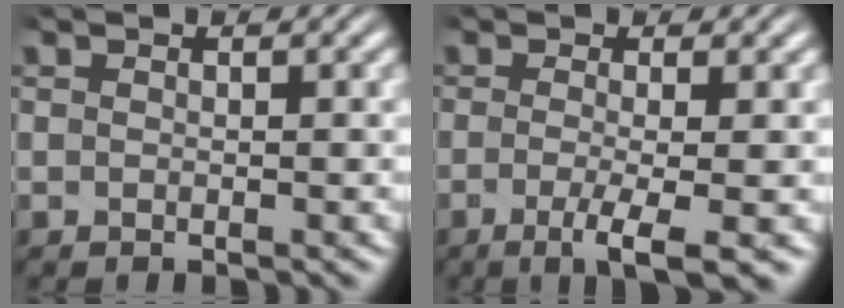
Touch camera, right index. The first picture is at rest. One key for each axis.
{"total": 4.8, "fx": -2.8, "fy": 0.7, "fz": 3.8, "tx": -0.071, "ty": -0.028, "tz": -0.035}